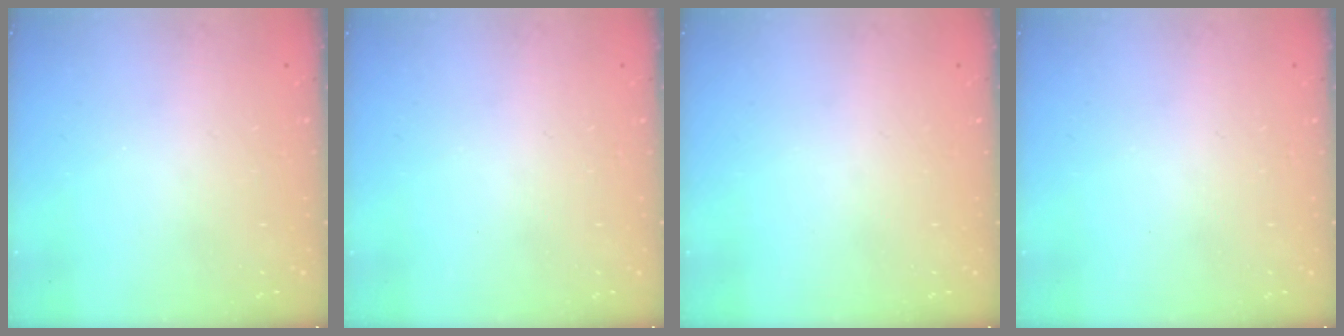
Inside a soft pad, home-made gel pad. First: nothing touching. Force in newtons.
{"total": 0.0}
{"total": 0.0}
{"total": 0.0}